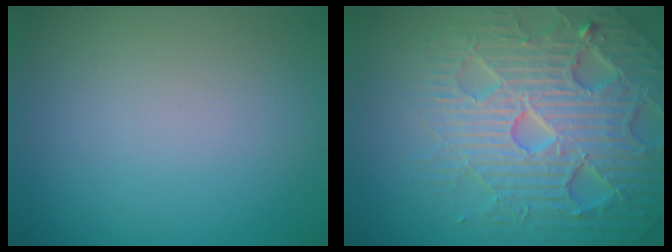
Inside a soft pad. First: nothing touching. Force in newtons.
{"total": 7.5, "press": 7.4, "slide": 1.4}